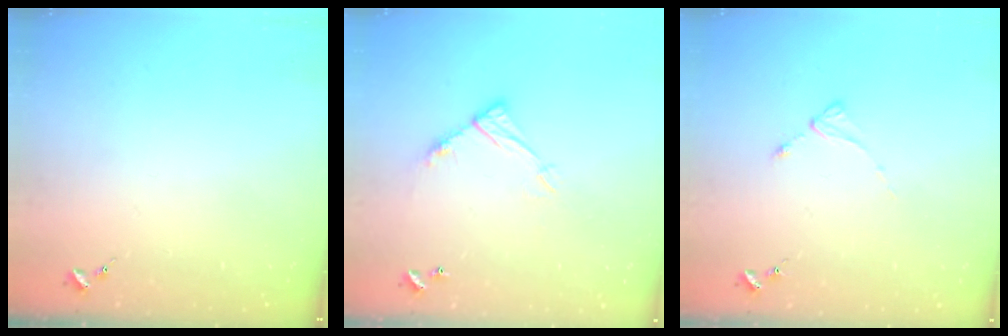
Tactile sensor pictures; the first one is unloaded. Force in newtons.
{"total": 11.1, "press": 11.0, "slide": 0.5}
{"total": 2.4, "press": 2.4, "slide": 0.3}